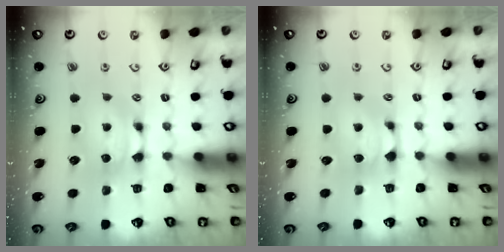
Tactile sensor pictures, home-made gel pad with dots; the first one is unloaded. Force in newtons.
{"total": 0.9, "press": 0.2, "slide": 0.8}